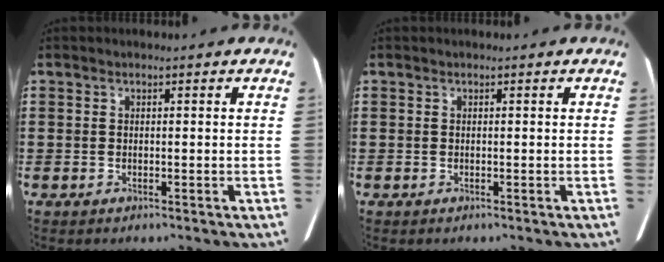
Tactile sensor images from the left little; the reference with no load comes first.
{"total": 0.0}